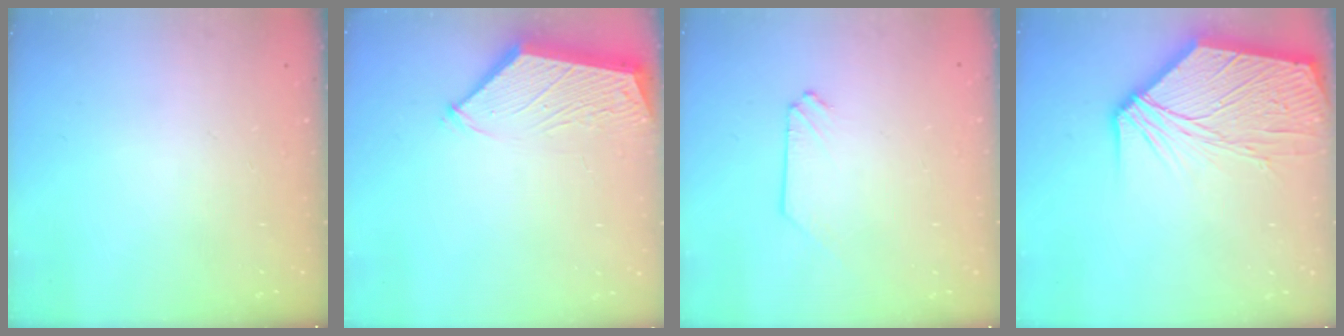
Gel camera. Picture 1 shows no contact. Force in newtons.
{"total": 3.3, "press": 3.2, "slide": 0.5}
{"total": 0.0}
{"total": 19.0, "press": 18.7, "slide": 2.8}